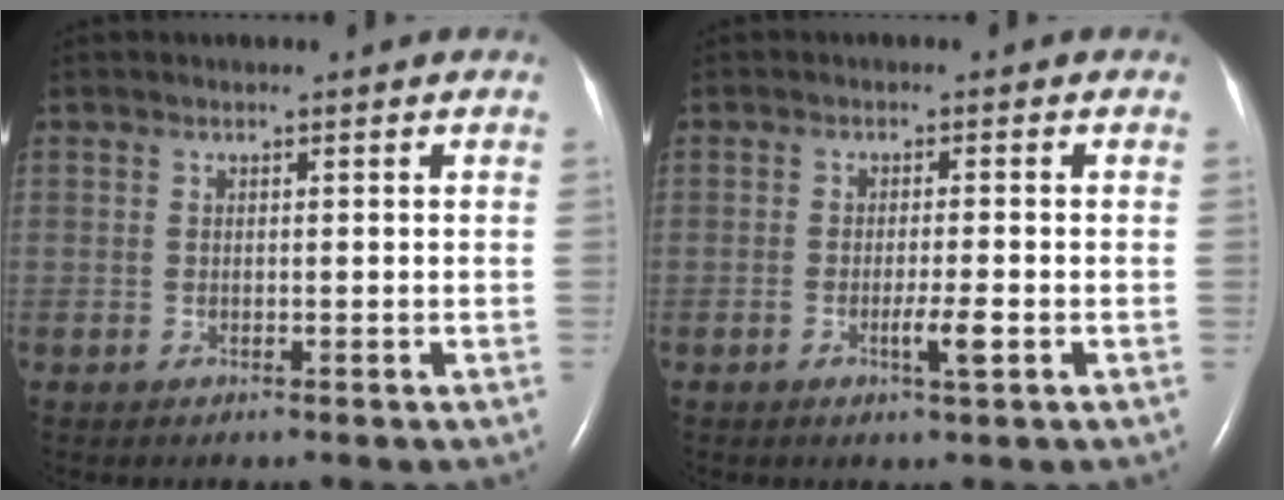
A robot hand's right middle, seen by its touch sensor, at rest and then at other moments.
{"total": 2.9, "force": [-1.1, -0.1, 2.7], "torque": [-0.050, -0.004, -0.018]}